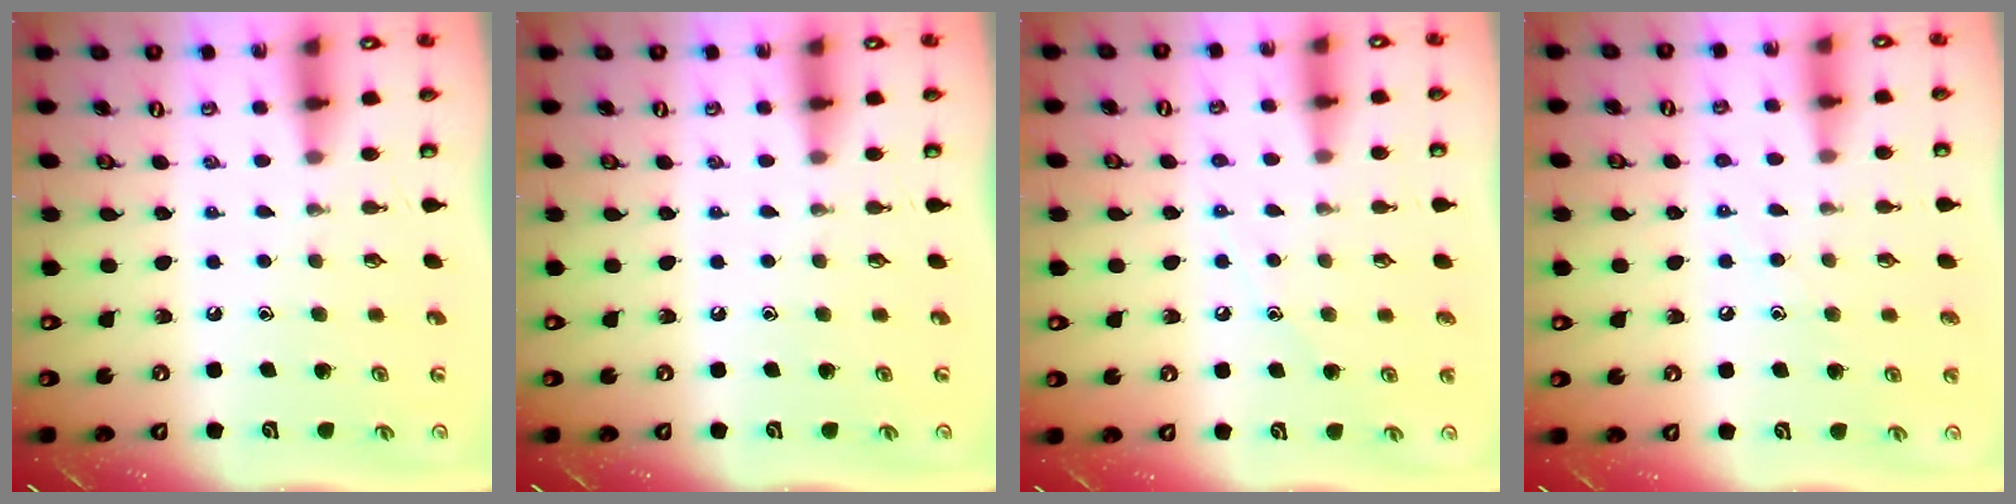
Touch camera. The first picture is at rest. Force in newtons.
{"total": 0.0}
{"total": 5.8, "press": 5.7, "slide": 0.7}
{"total": 7.0, "press": 7.0, "slide": 0.4}